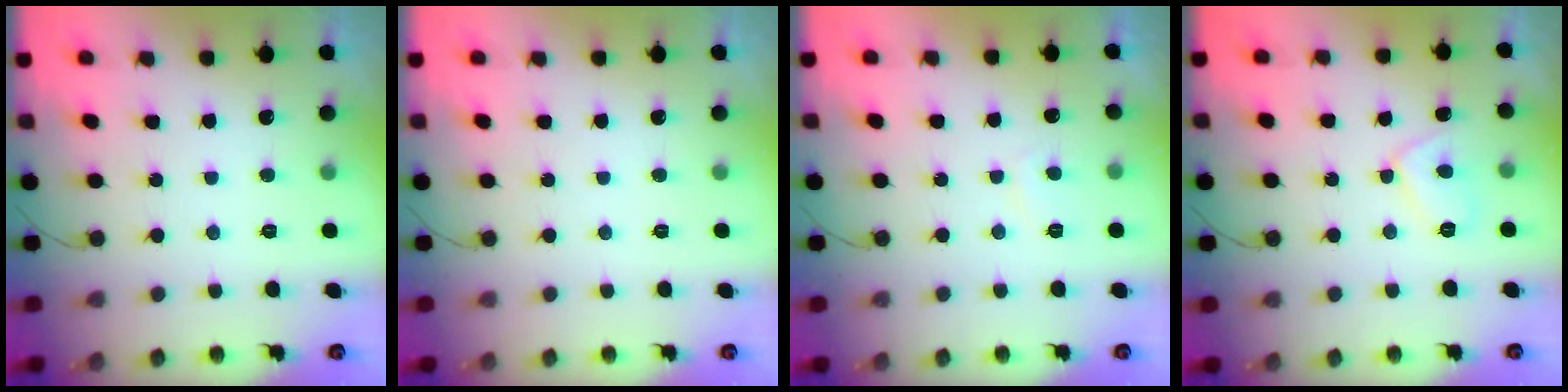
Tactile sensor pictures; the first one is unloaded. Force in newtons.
{"total": 0.0}
{"total": 1.8, "press": 1.7, "slide": 0.6}
{"total": 6.7, "press": 6.7, "slide": 0.5}